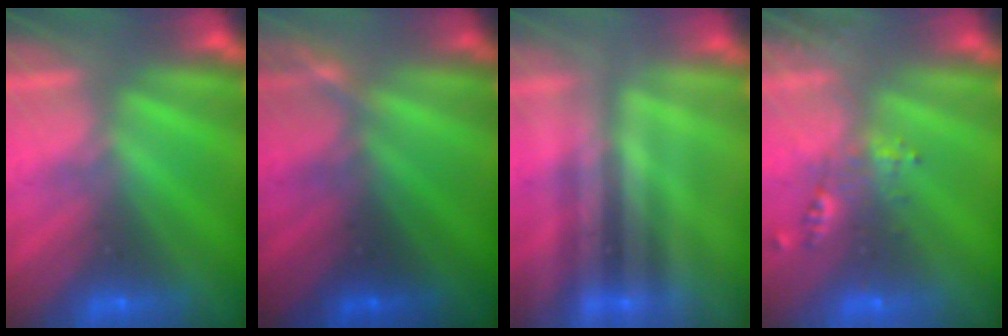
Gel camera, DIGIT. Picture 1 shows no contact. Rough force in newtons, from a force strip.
{"total": 1.2}
{"total": 2.1}
{"total": 2.4}